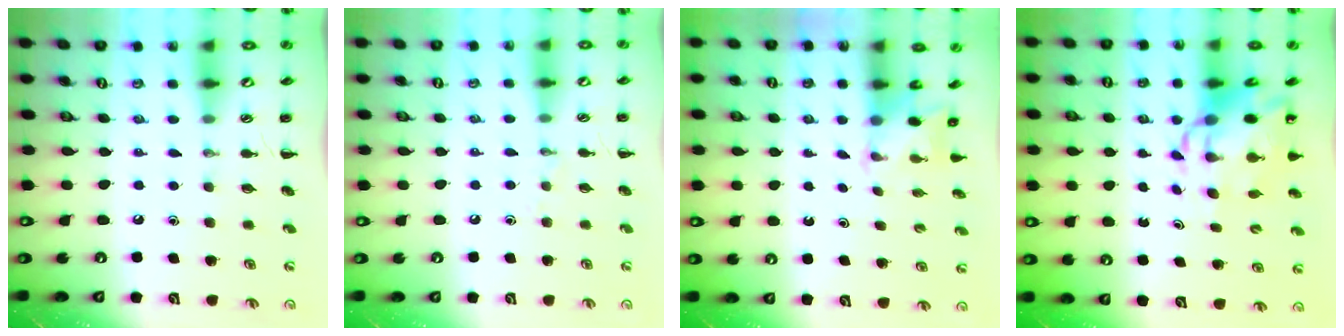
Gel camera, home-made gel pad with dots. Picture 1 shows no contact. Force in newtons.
{"total": 3.2, "press": 3.1, "slide": 0.9}
{"total": 2.1, "press": 2.0, "slide": 0.6}
{"total": 9.8, "press": 9.3, "slide": 2.9}